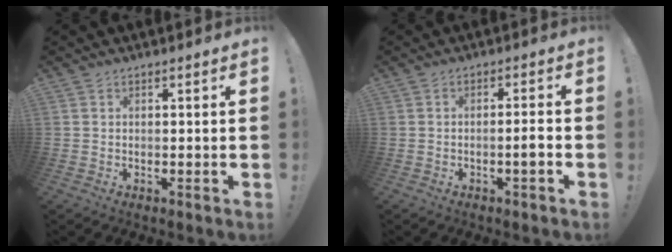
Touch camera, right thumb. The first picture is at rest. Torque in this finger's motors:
{"motor_torque": [1.45, 0.94, 1.62, -0.97, 0.95]}